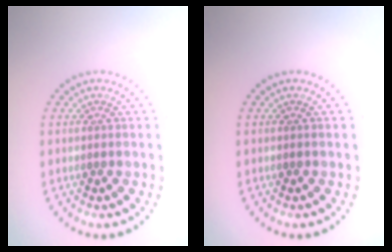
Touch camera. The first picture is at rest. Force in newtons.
{"total": 0.0}